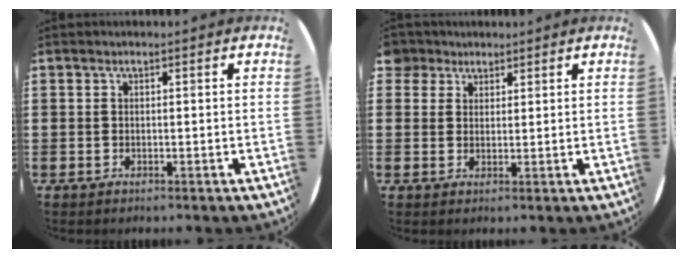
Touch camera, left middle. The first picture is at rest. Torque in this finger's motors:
{"motor_torque": [-0.26, -0.20, 0.04, 0.00]}